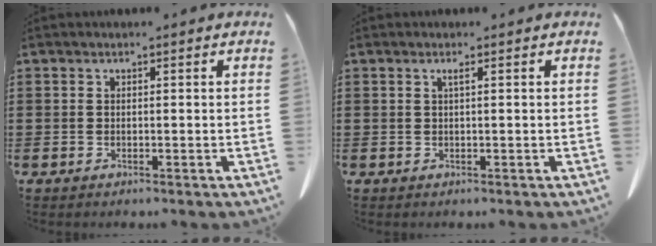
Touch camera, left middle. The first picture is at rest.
{"total": 0.9, "force": [0.3, -0.1, 0.8], "torque": [-0.016, -0.002, 0.005]}